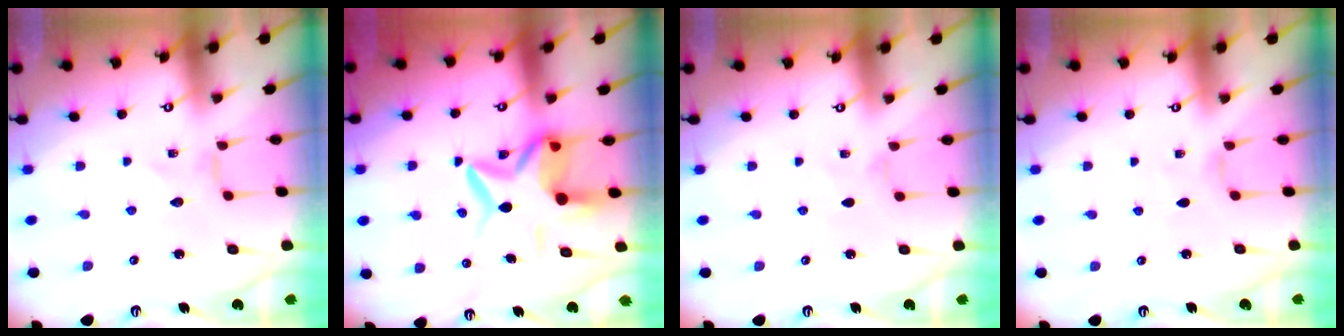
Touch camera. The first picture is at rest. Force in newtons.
{"total": 9.9, "press": 9.8, "slide": 1.3}
{"total": 0.0}
{"total": 2.0, "press": 2.0, "slide": 0.3}